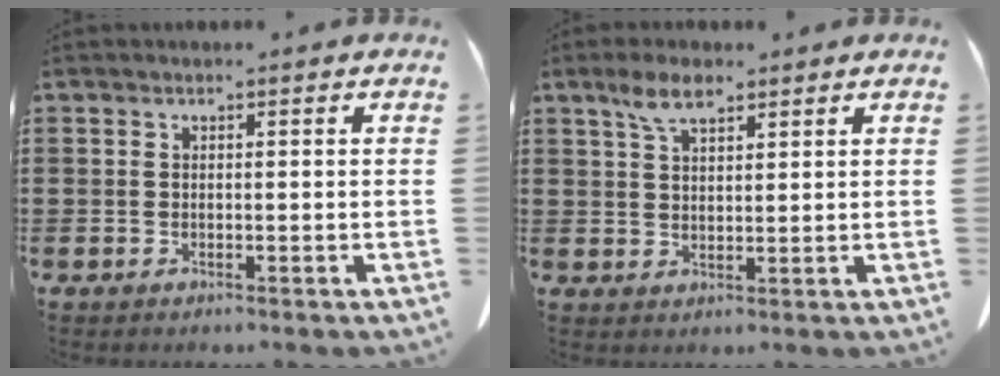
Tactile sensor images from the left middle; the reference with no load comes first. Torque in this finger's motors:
{"motor_torque": [1.13, 1.01, 0.18, 0.09]}